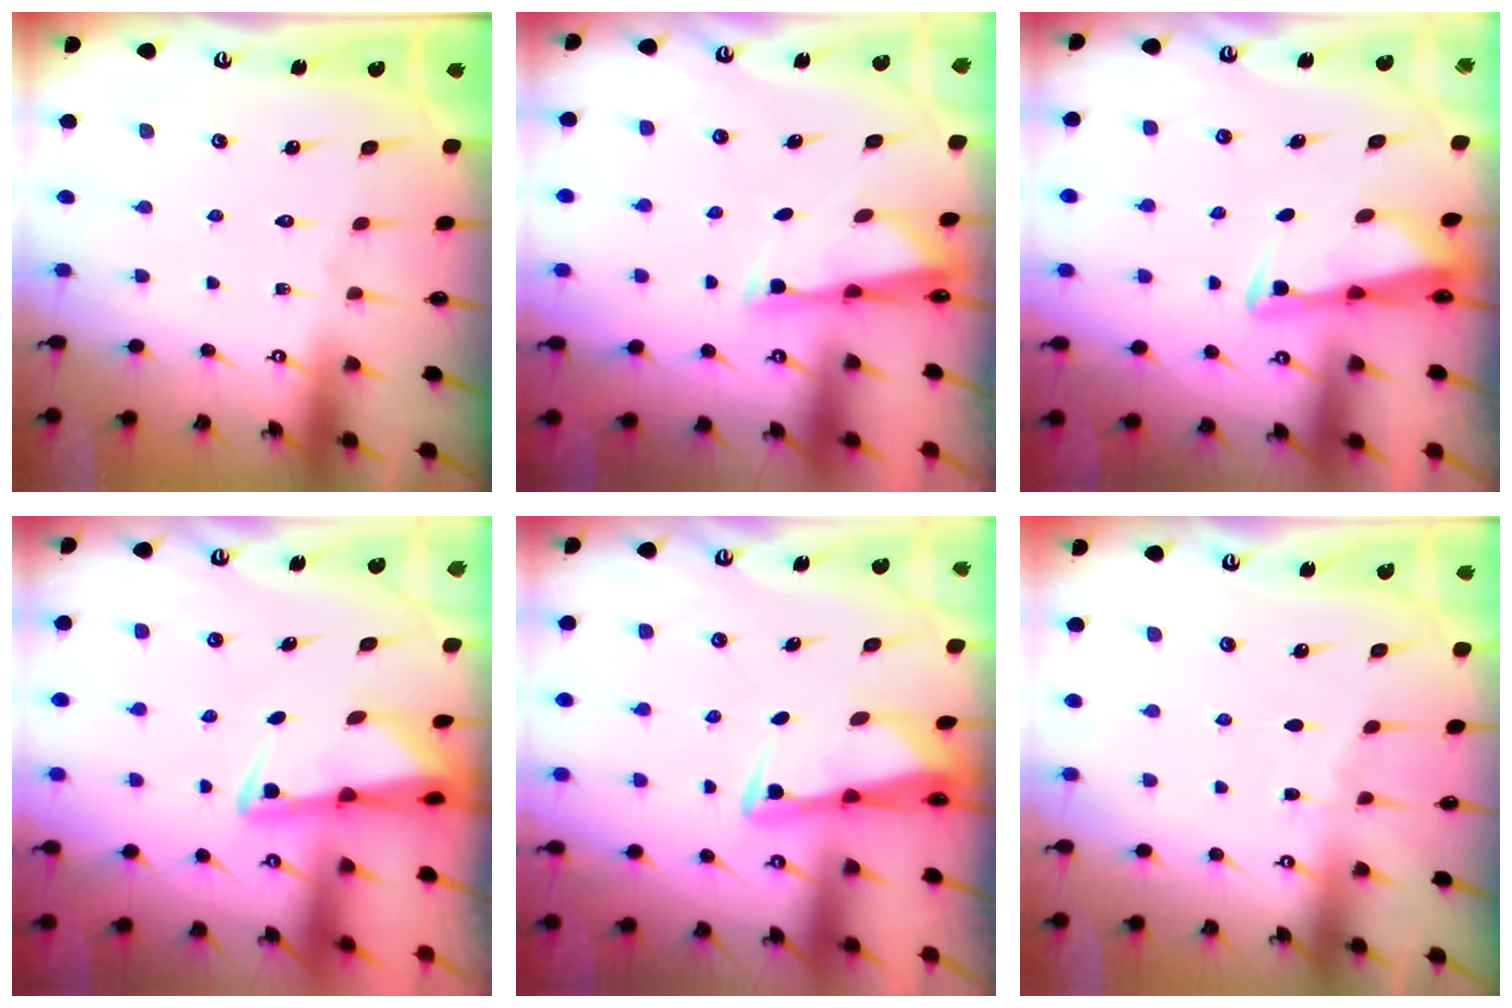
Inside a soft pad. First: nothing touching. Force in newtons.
{"total": 2.7, "press": 2.7, "slide": 0.5}
{"total": 3.0, "press": 2.9, "slide": 0.4}
{"total": 2.4, "press": 2.3, "slide": 0.4}
{"total": 2.5, "press": 2.5, "slide": 0.5}
{"total": 2.7, "press": 2.7, "slide": 0.4}